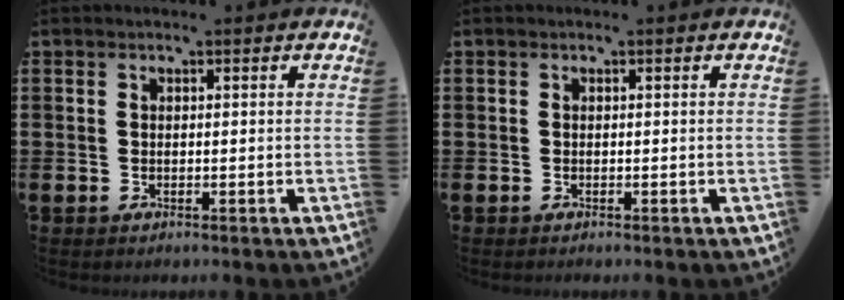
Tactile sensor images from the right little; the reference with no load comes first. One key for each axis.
{"total": 0.0}